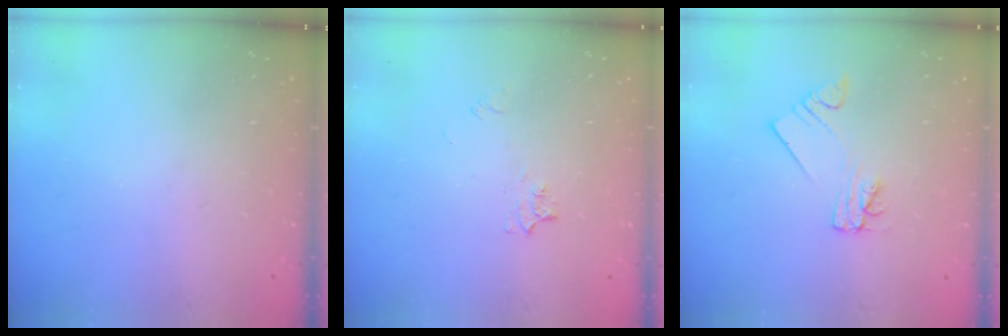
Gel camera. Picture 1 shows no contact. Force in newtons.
{"total": 4.3, "press": 4.2, "slide": 0.5}
{"total": 2.2, "press": 2.2, "slide": 0.1}